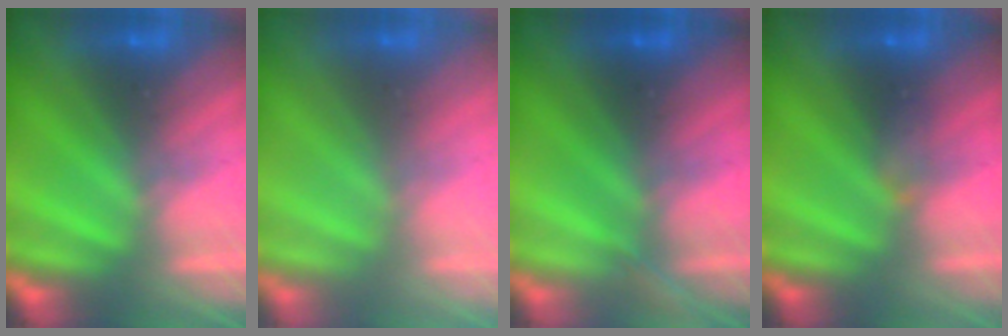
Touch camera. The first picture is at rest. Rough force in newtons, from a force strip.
{"total": 2.7}
{"total": 1.4}
{"total": 2.2}